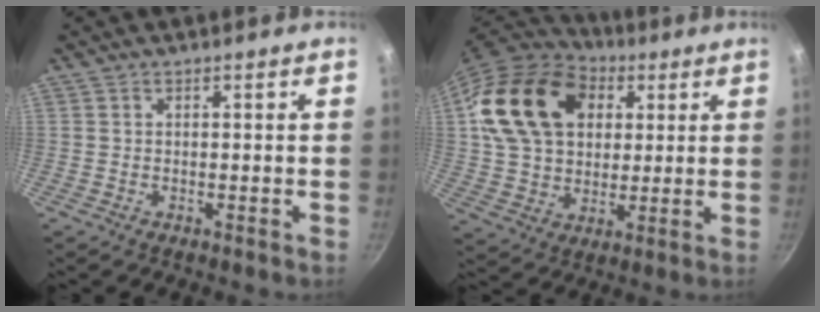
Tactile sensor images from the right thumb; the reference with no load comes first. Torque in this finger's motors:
{"motor_torque": [2.26, 2.42, 0.19, 0.19, 0.51]}